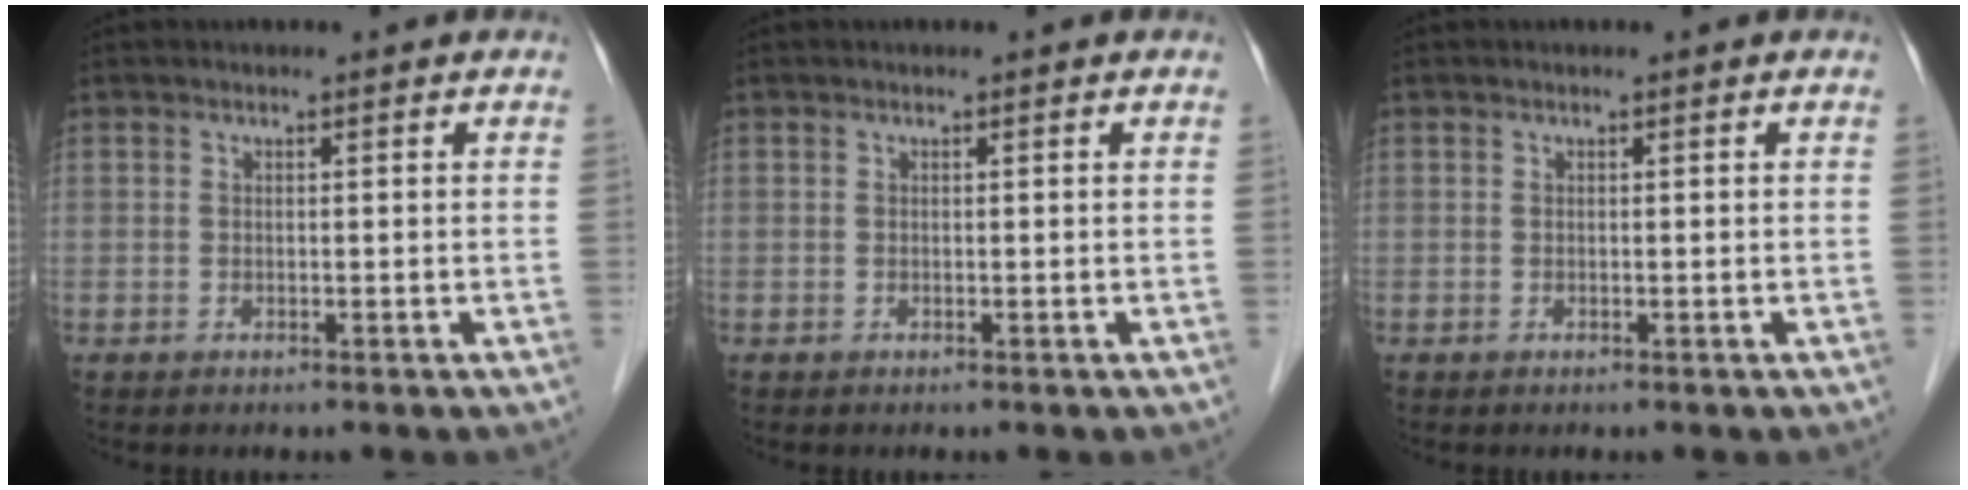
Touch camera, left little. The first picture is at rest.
{"total": 0.0}
{"total": 0.0}